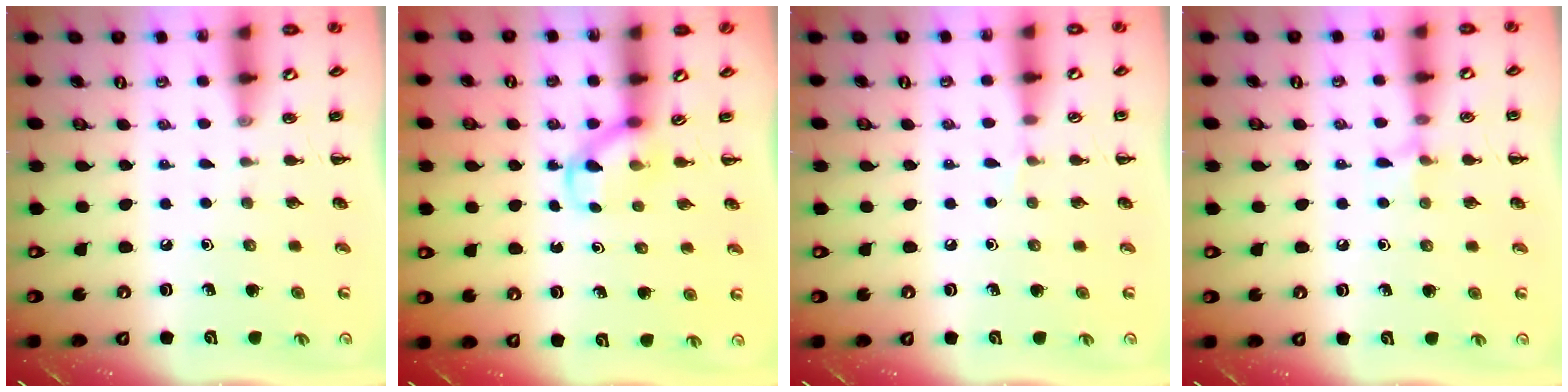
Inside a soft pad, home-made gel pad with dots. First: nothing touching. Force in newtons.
{"total": 3.6, "press": 3.3, "slide": 1.4}
{"total": 3.6, "press": 3.3, "slide": 1.3}
{"total": 5.6, "press": 5.4, "slide": 1.5}